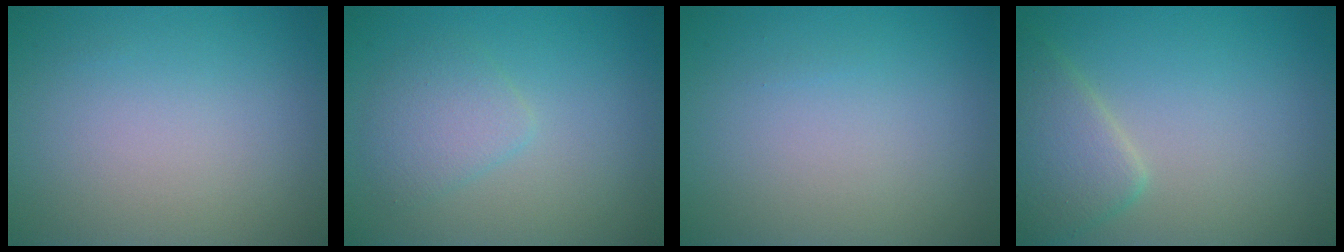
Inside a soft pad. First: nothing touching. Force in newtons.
{"total": 2.3, "press": 2.3, "slide": 0.0}
{"total": 0.0}
{"total": 3.6, "press": 3.6, "slide": 0.1}